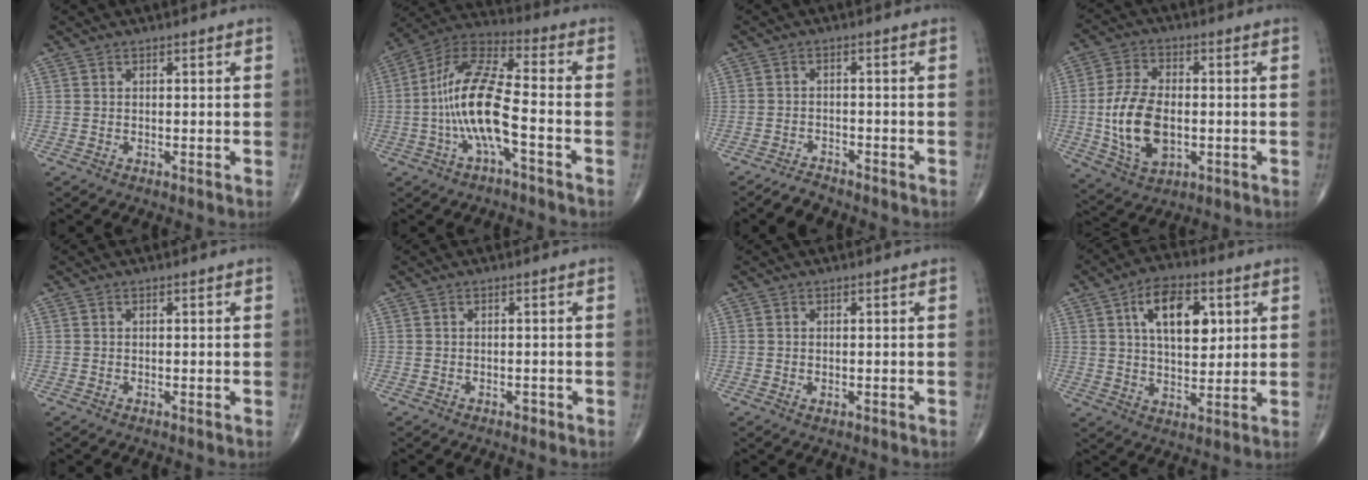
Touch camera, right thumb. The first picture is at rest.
{"total": 14.5, "force": [-3.4, 4.3, 13.4], "torque": [-0.279, 0.048, -0.069]}
{"total": 3.1, "force": [-2.9, 1.0, 0.6], "torque": [-0.019, 0.009, -0.052]}
{"total": 13.2, "force": [-1.5, 7.7, 10.5], "torque": [-0.197, 0.002, -0.022]}
{"total": 0.0}
{"total": 0.7, "force": [-0.5, 0.4, 0.2], "torque": [0.002, 0.002, -0.009]}
{"total": 0.7, "force": [-0.2, 0.5, 0.5], "torque": [-0.009, 0.000, -0.001]}
{"total": 12.7, "force": [4.1, 6.9, 9.8], "torque": [-0.129, -0.011, 0.067]}